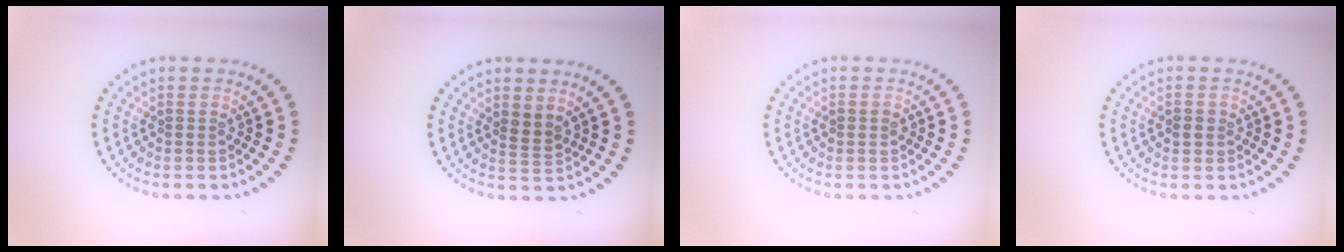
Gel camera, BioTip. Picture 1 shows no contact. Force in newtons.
{"total": 1.6, "press": 1.2, "slide": 1.1}
{"total": 1.0, "press": 1.0, "slide": 0.1}
{"total": 1.2, "press": 1.2, "slide": 0.4}